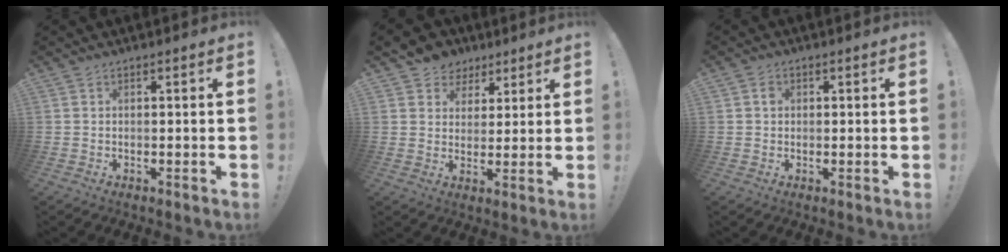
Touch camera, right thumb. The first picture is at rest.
{"total": 6.9, "force": [3.3, 6.0, 0.8], "torque": [-0.012, -0.018, 0.068]}
{"total": 1.8, "force": [0.1, 1.6, 0.6], "torque": [0.000, 0.000, -0.001]}